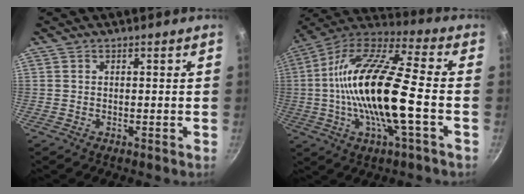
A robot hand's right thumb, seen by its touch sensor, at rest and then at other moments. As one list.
[{"total": 22.1, "force": [-2.4, 6.1, 21.1], "torque": [-0.396, 0.029, -0.061]}]